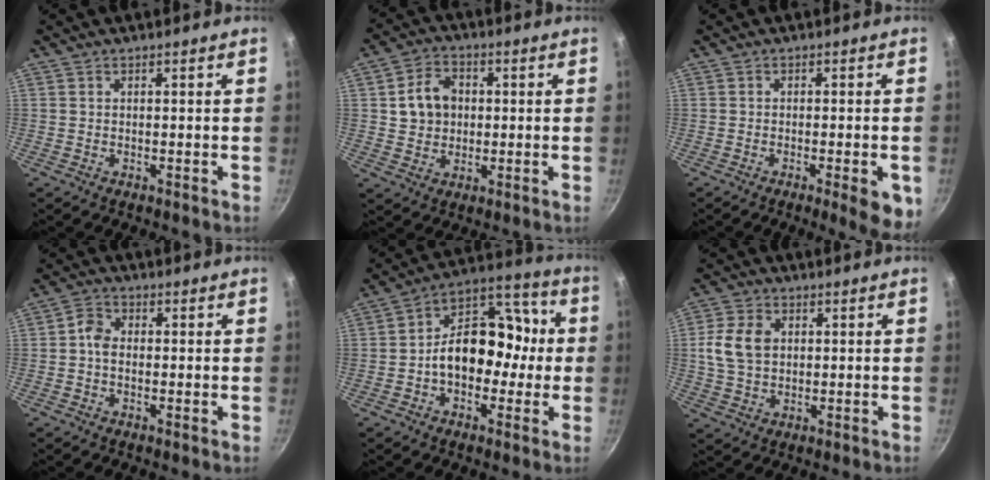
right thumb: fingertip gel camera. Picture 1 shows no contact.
{"total": 8.2, "force": [1.0, 6.7, 4.7], "torque": [-0.055, 0.006, 0.015]}
{"total": 7.0, "force": [-3.0, 1.6, 6.1], "torque": [-0.074, -0.003, -0.036]}
{"total": 3.9, "force": [-0.2, 2.7, 2.9], "torque": [-0.045, 0.008, -0.013]}
{"total": 16.1, "force": [-1.0, 10.6, 12.0], "torque": [-0.149, 0.052, -0.026]}
{"total": 8.4, "force": [1.3, 6.1, 5.7], "torque": [-0.108, 0.006, 0.028]}